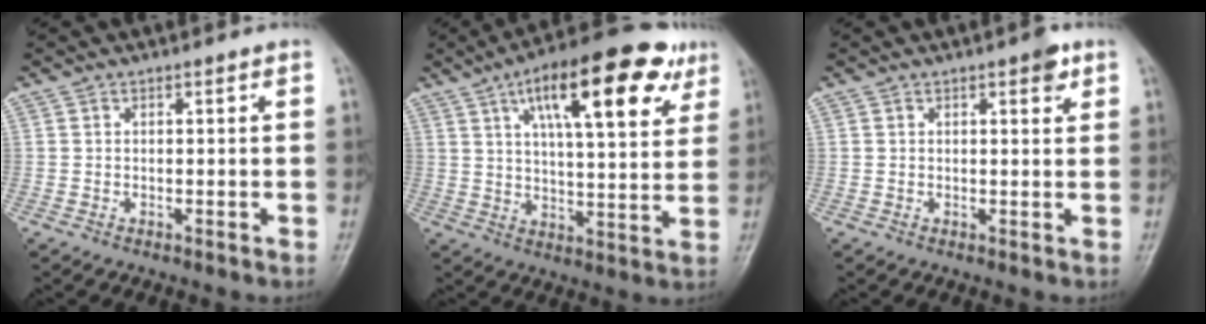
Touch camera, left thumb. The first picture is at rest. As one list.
[{"total": 20.7, "force": [10.0, 7.0, 16.7], "torque": [-0.222, -0.013, 0.147]}, {"total": 2.7, "force": [1.5, 1.0, 2.0], "torque": [-0.019, -0.005, 0.016]}]